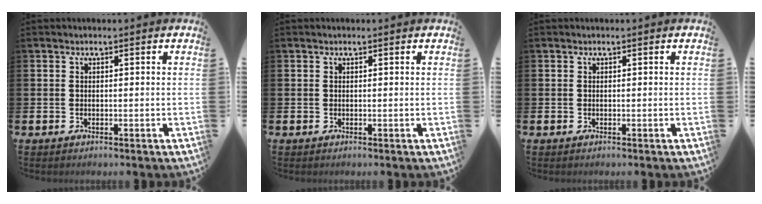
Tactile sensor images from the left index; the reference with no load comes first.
{"total": 0.0}
{"total": 0.0}